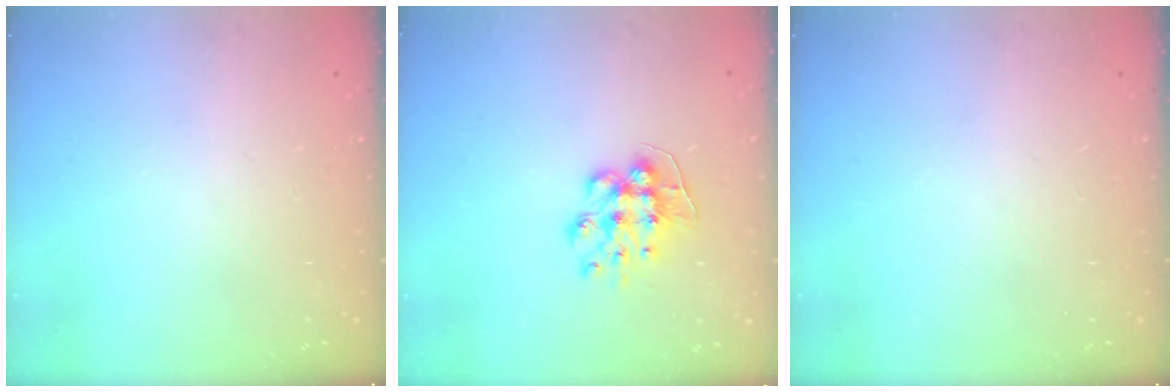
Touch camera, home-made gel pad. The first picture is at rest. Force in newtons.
{"total": 9.0, "press": 9.0, "slide": 0.1}
{"total": 0.0}